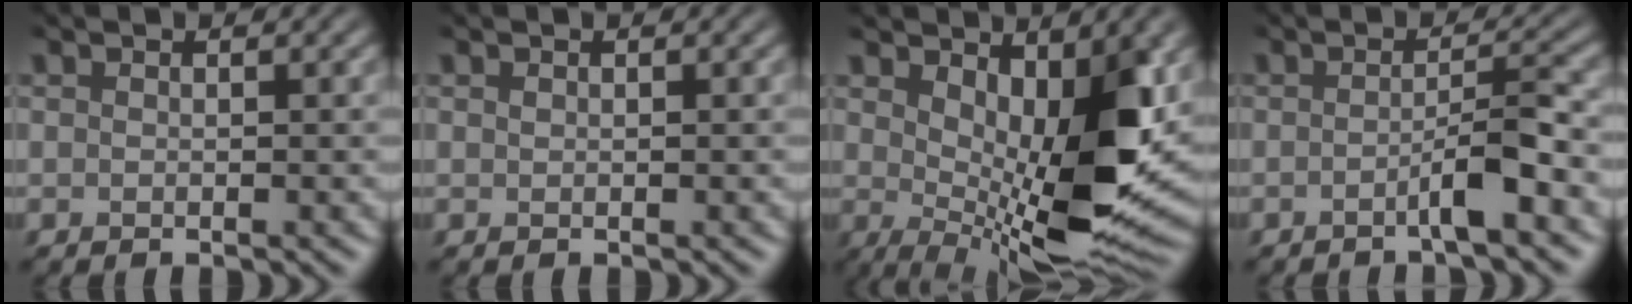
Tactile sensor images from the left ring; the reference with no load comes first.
{"total": 0.0}
{"total": 10.9, "force": [1.5, 4.7, 9.8], "torque": [-0.144, -0.021, 0.031]}
{"total": 2.8, "force": [-1.1, 0.2, 2.6], "torque": [-0.039, 0.012, -0.026]}